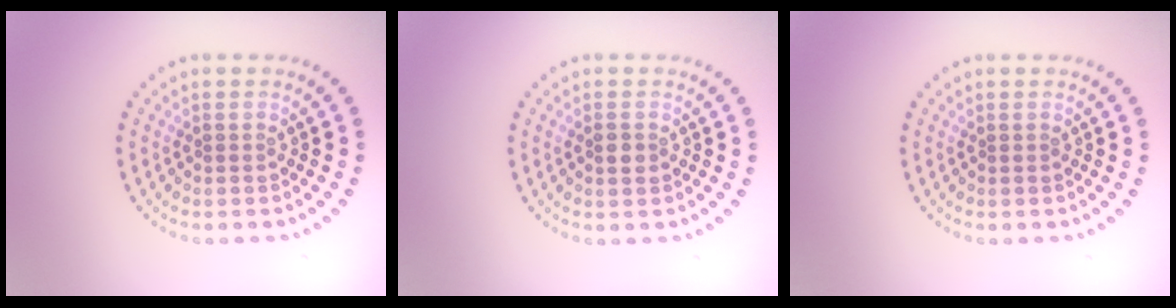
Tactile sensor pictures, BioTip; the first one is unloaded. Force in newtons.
{"total": 1.1, "press": 1.1, "slide": 0.2}
{"total": 0.0}